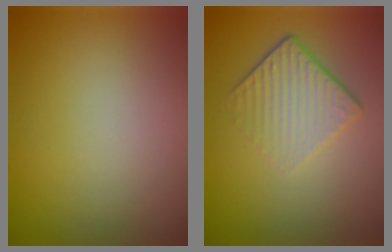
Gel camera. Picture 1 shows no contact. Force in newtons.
{"total": 4.3, "press": 2.8, "slide": 3.3}